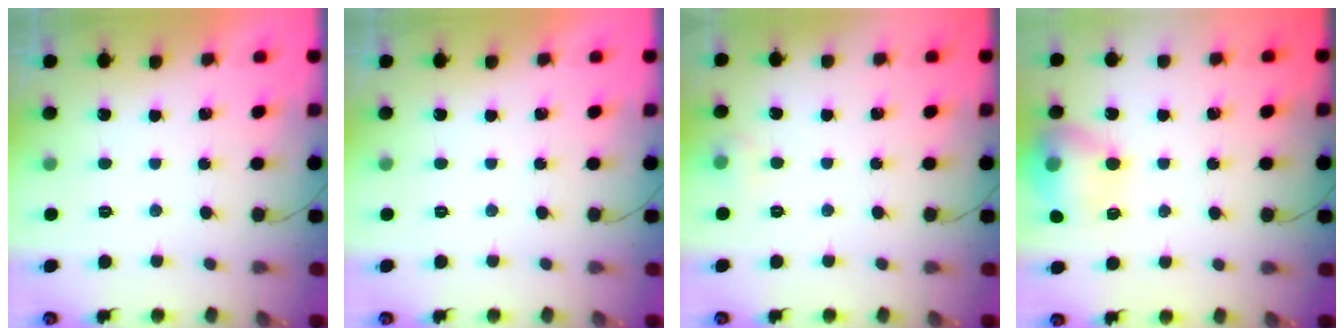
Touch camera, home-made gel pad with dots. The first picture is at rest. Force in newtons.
{"total": 0.0}
{"total": 4.2, "press": 3.9, "slide": 1.7}
{"total": 14.7, "press": 14.6, "slide": 1.3}